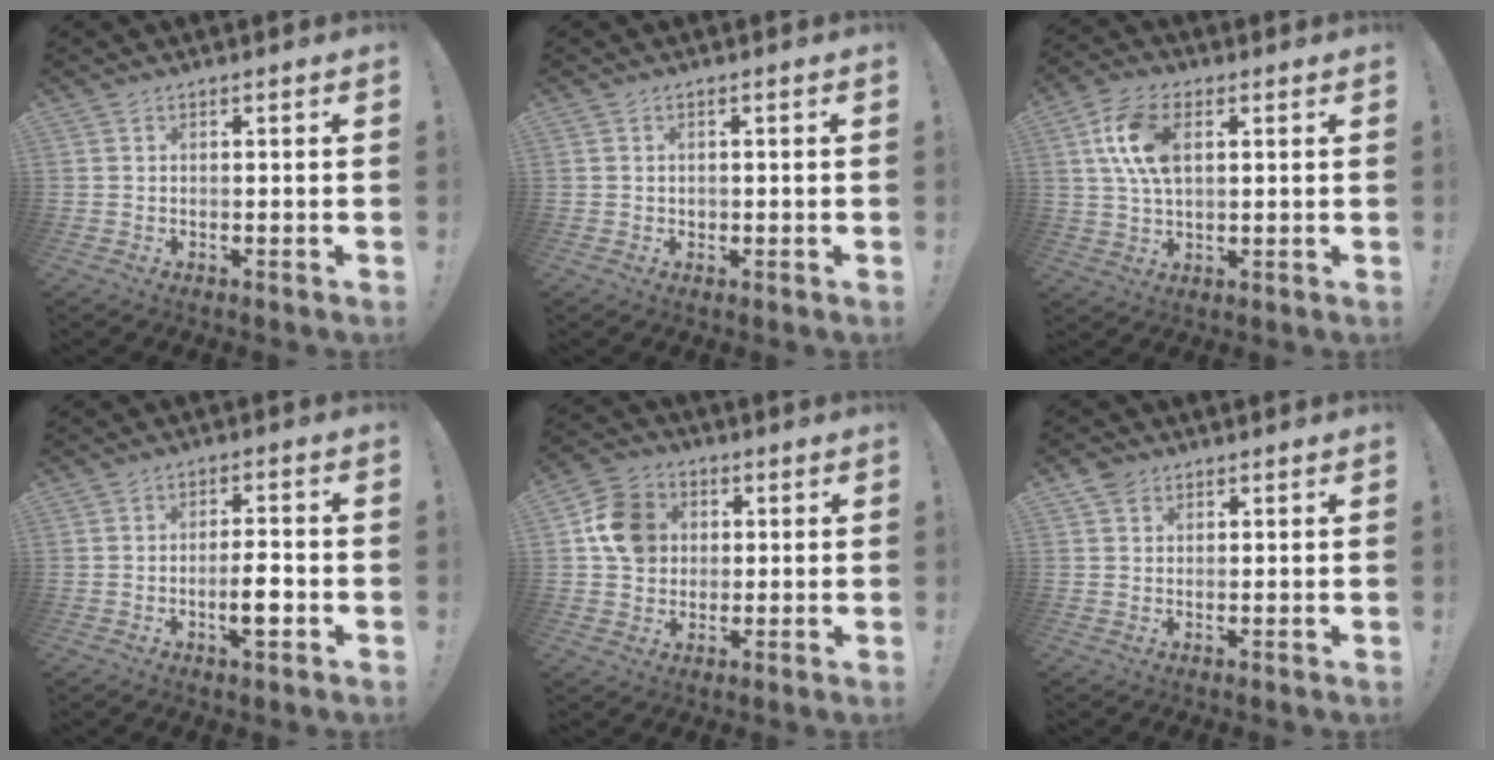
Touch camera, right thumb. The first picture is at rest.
{"total": 0.7, "force": [0.1, 0.6, 0.2], "torque": [0.004, -0.002, 0.000]}
{"total": 12.3, "force": [3.1, 7.4, 9.4], "torque": [-0.187, 0.007, 0.059]}
{"total": 5.6, "force": [-2.1, 2.1, 4.8], "torque": [-0.057, 0.005, -0.036]}
{"total": 11.3, "force": [2.2, 10.0, 4.8], "torque": [-0.057, 0.005, 0.048]}
{"total": 2.8, "force": [1.7, 2.2, 0.5], "torque": [-0.005, -0.006, 0.031]}